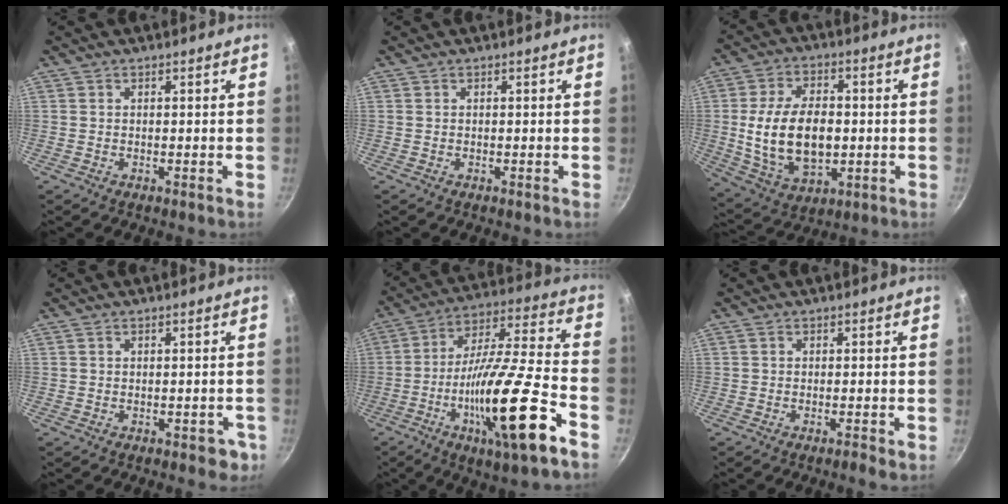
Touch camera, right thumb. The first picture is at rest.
{"total": 0.0}
{"total": 16.4, "force": [-0.7, 10.0, 13.0], "torque": [-0.218, 0.004, 0.000]}
{"total": 3.6, "force": [-1.2, 2.2, 2.5], "torque": [-0.006, 0.019, -0.004]}
{"total": 23.0, "force": [-9.5, 4.1, 20.5], "torque": [-0.325, 0.038, -0.165]}
{"total": 1.8, "force": [-0.9, 0.2, 1.5], "torque": [-0.034, 0.006, -0.017]}